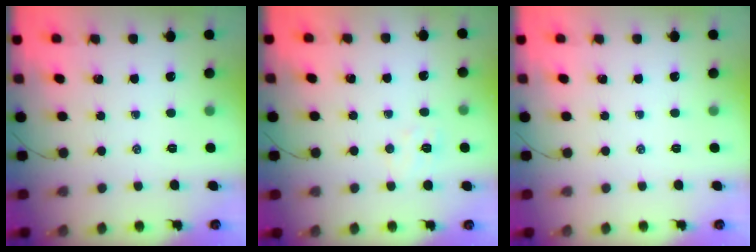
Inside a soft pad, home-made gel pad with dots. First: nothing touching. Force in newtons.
{"total": 4.5, "press": 4.4, "slide": 1.2}
{"total": 0.0}